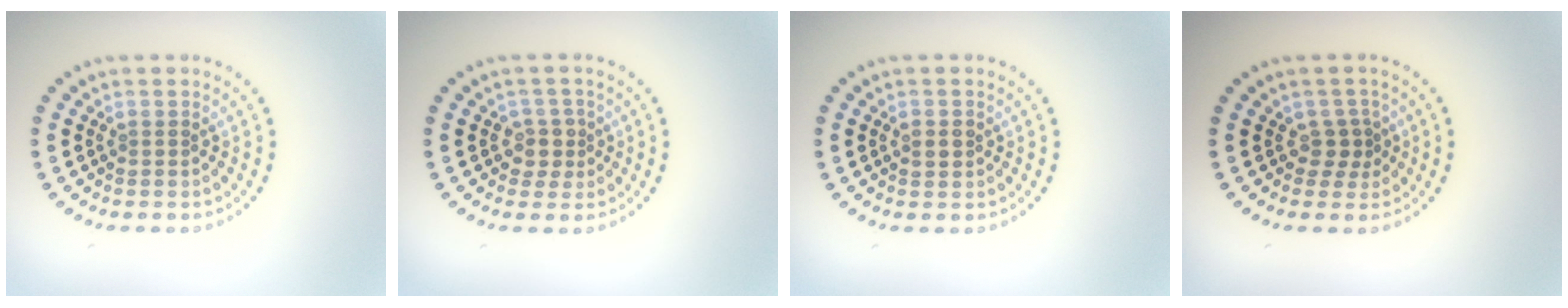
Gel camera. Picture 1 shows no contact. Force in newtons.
{"total": 2.0, "press": 1.6, "slide": 1.1}
{"total": 1.2, "press": 1.2, "slide": 0.2}
{"total": 1.5, "press": 1.2, "slide": 0.9}